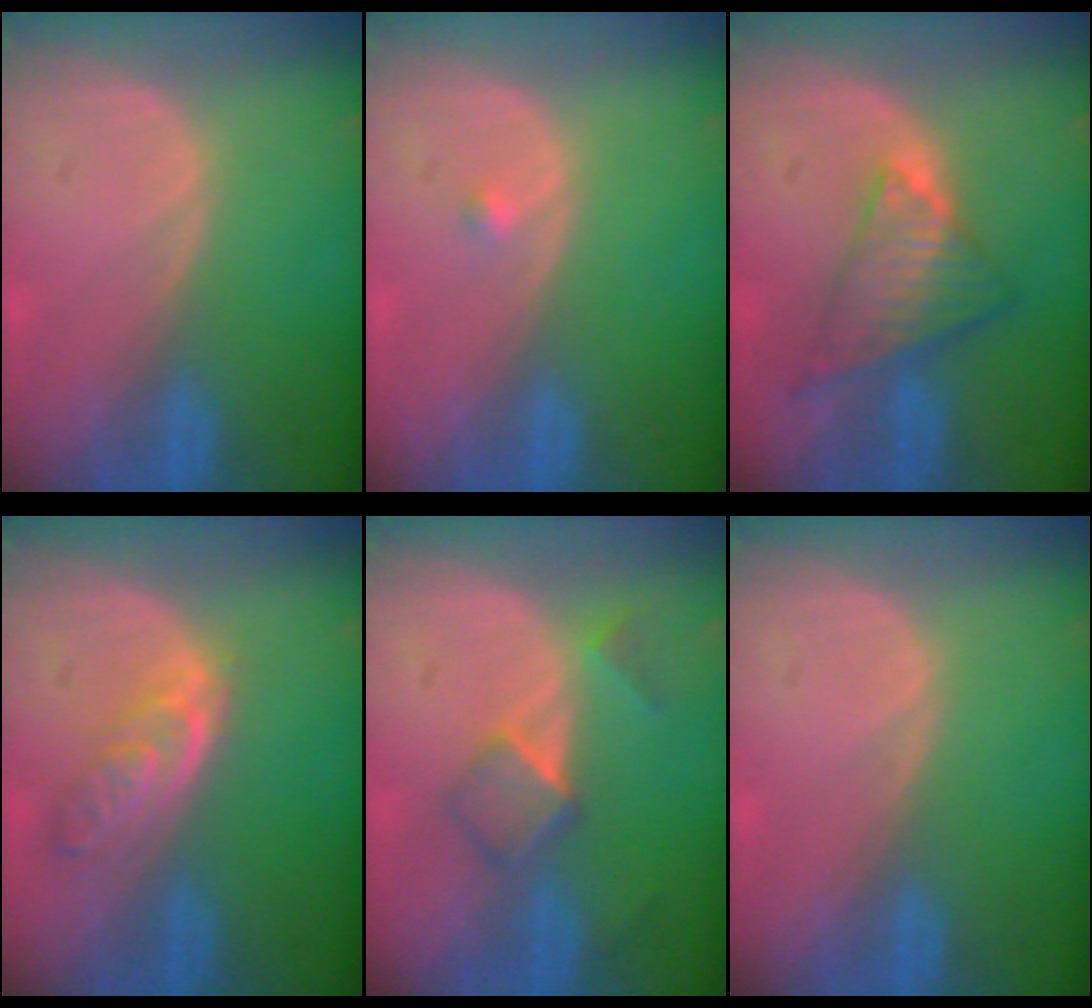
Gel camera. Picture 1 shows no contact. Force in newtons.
{"total": 0.7, "press": 0.7, "slide": 0.1}
{"total": 7.2, "press": 6.5, "slide": 3.2}
{"total": 4.7, "press": 4.7, "slide": 0.7}
{"total": 5.0, "press": 4.4, "slide": 2.4}
{"total": 0.0}